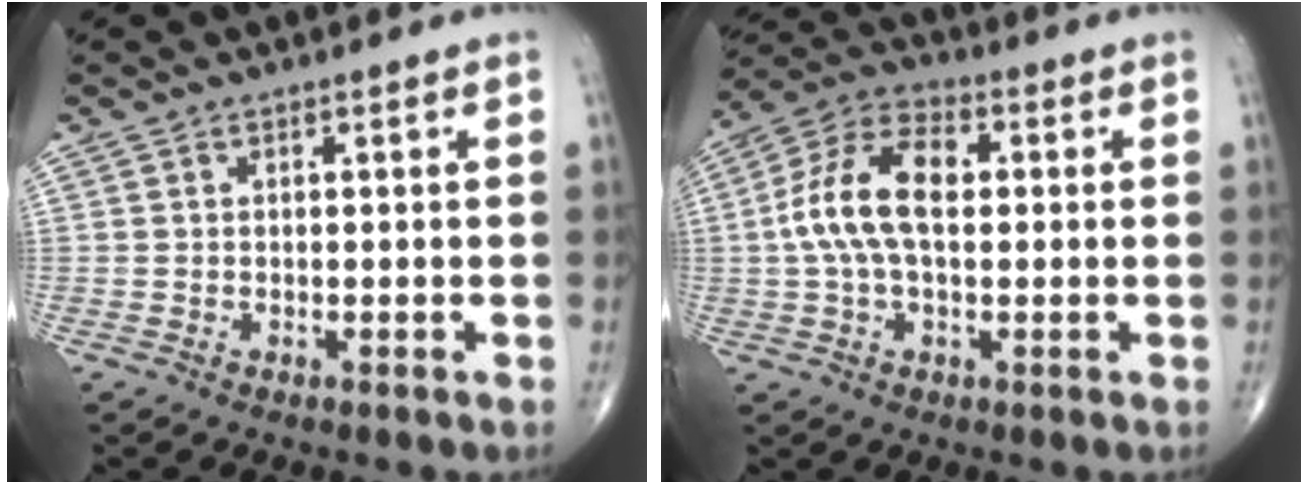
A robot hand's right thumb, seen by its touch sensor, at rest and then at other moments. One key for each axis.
{"total": 13.1, "fx": 1.1, "fy": 7.1, "fz": 10.9, "tx": -0.215, "ty": 0.031, "tz": 0.012}